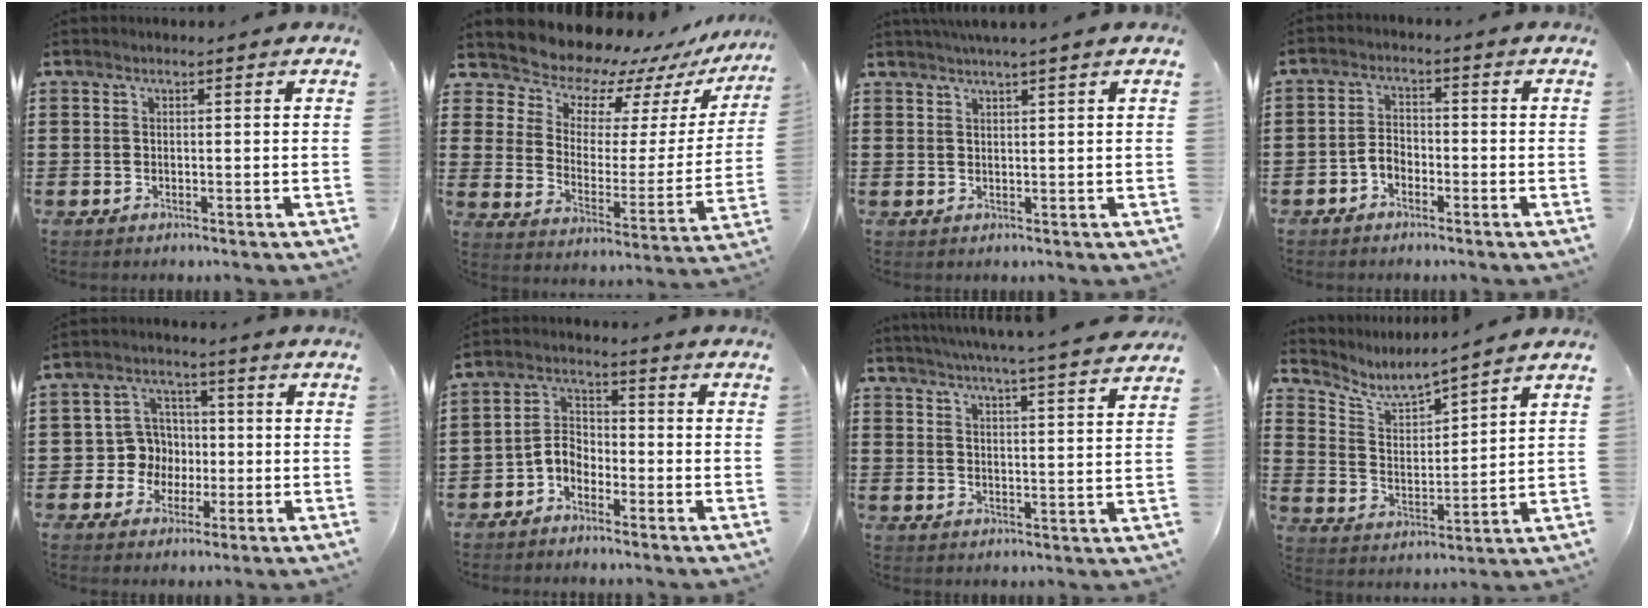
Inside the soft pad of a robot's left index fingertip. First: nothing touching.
{"total": 8.0, "force": [7.6, 2.4, 0.5], "torque": [-0.055, -0.072, 0.129]}
{"total": 1.8, "force": [1.6, -0.4, 0.7], "torque": [-0.015, 0.002, 0.030]}
{"total": 2.6, "force": [-1.6, 1.6, 1.3], "torque": [-0.036, 0.005, -0.036]}
{"total": 6.2, "force": [-0.3, 6.1, 1.3], "torque": [-0.041, 0.016, -0.005]}
{"total": 4.1, "force": [-3.0, 2.2, 1.7], "torque": [-0.048, 0.007, -0.067]}
{"total": 4.9, "force": [4.6, -0.9, 1.3], "torque": [-0.044, -0.032, 0.077]}
{"total": 5.3, "force": [4.9, 0.7, 1.7], "torque": [-0.060, -0.033, 0.081]}